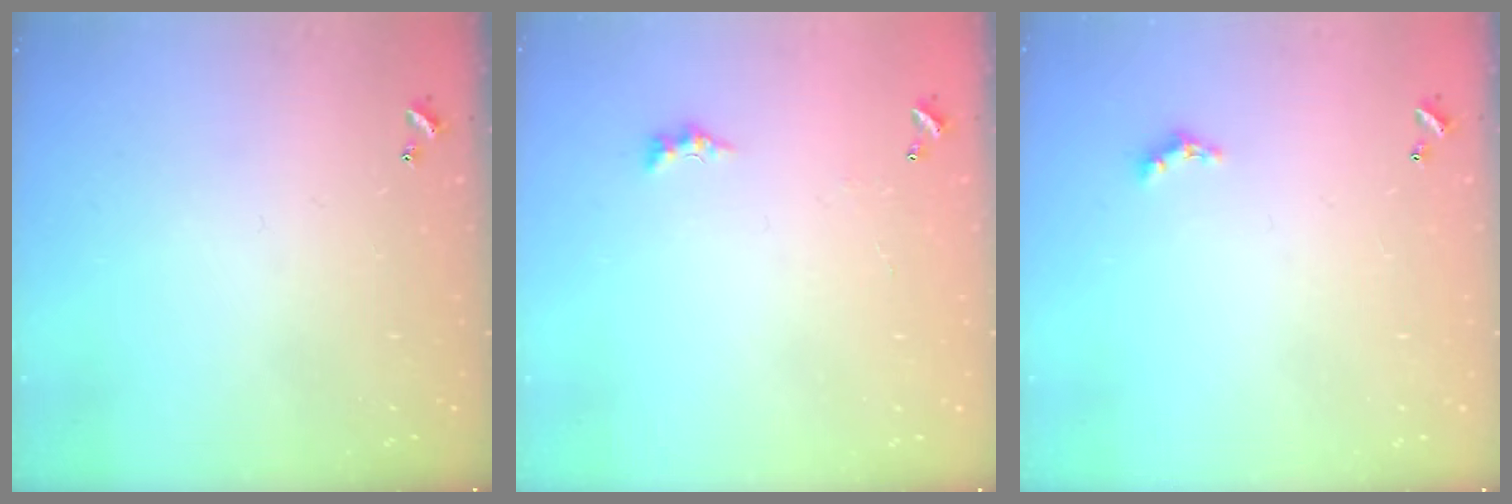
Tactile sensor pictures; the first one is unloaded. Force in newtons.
{"total": 1.3, "press": 1.2, "slide": 0.5}
{"total": 1.9, "press": 1.9, "slide": 0.6}